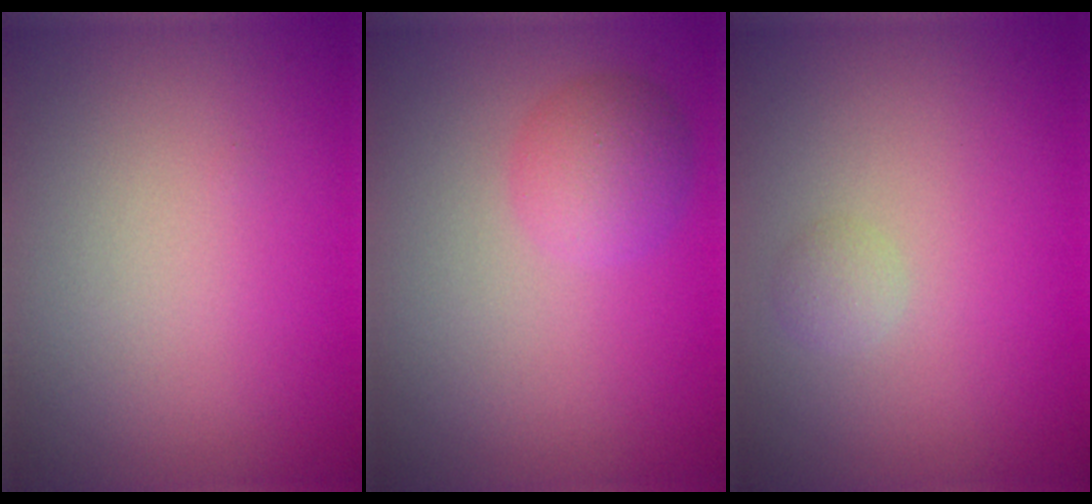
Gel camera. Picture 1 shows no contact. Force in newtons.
{"total": 2.7, "press": 2.7, "slide": 0.1}
{"total": 1.0, "press": 1.0, "slide": 0.1}